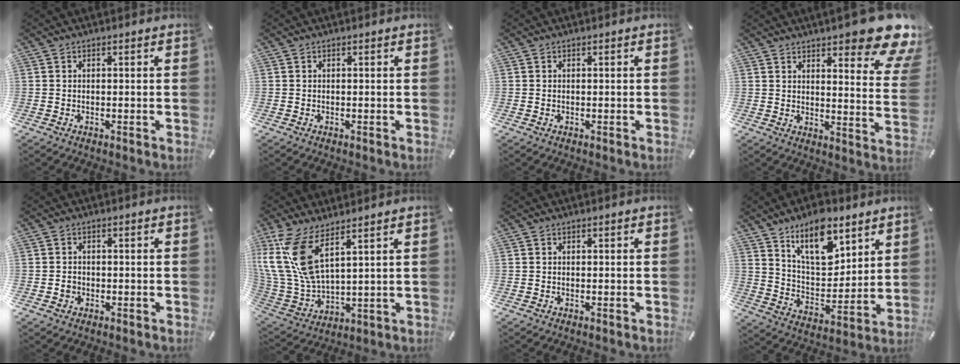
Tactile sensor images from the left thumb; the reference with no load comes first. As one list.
[{"total": 0.0}, {"total": 0.0}, {"total": 13.4, "force": [9.8, 3.7, 8.4], "torque": [-0.107, -0.086, 0.164]}, {"total": 1.5, "force": [-0.5, 1.4, 0.4], "torque": [-0.009, 0.006, -0.012]}, {"total": 15.3, "force": [8.2, 6.6, 11.0], "torque": [-0.275, -0.052, 0.143]}, {"total": 0.0}, {"total": 15.3, "force": [10.2, 7.7, 8.3], "torque": [-0.135, -0.051, 0.182]}]